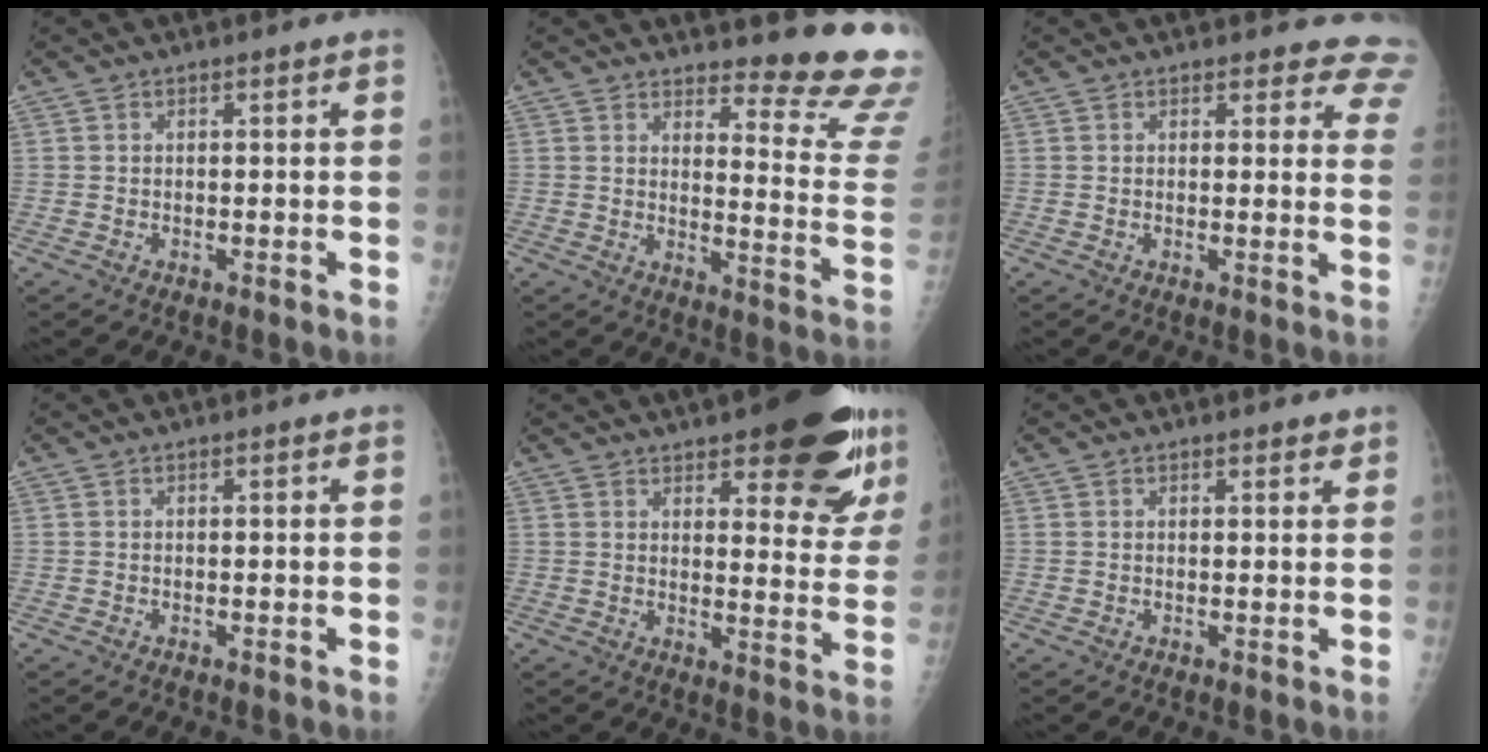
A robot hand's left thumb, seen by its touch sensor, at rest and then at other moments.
{"total": 15.7, "force": [14.5, 2.1, 5.7], "torque": [-0.040, -0.173, 0.159]}
{"total": 8.8, "force": [8.0, 3.5, 1.2], "torque": [0.043, -0.036, 0.052]}
{"total": 0.0}
{"total": 19.5, "force": [12.2, 6.4, 13.7], "torque": [-0.139, -0.060, 0.148]}
{"total": 1.3, "force": [1.1, 0.5, 0.4], "torque": [0.001, -0.006, 0.012]}